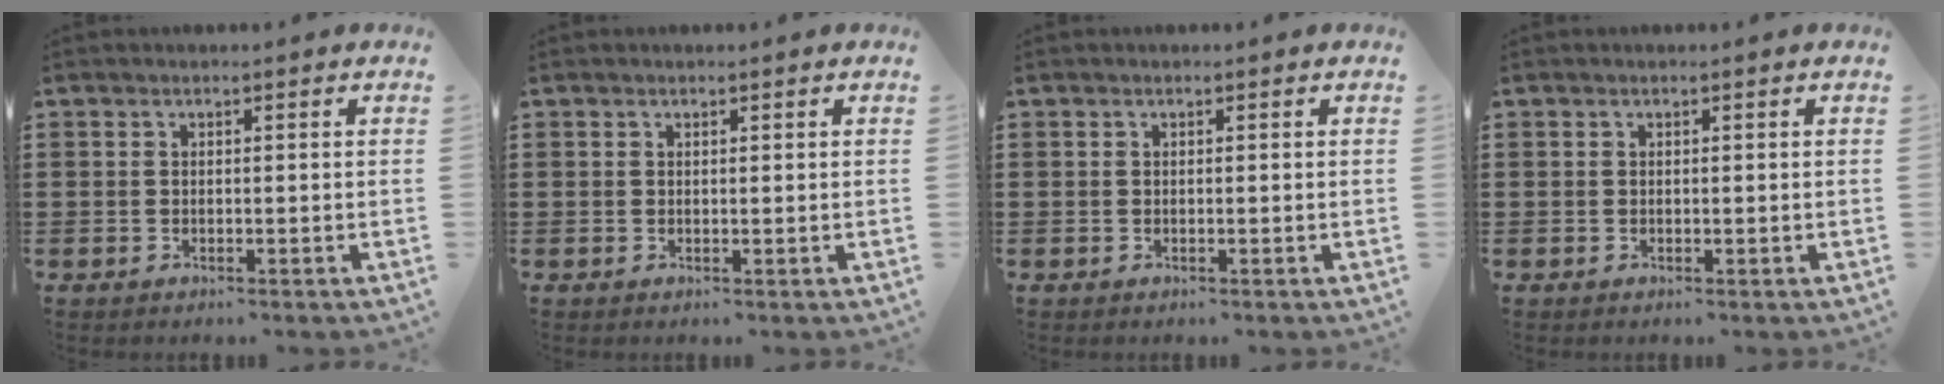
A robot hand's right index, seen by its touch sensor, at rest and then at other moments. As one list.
[{"total": 0.0}, {"total": 0.0}, {"total": 0.0}]